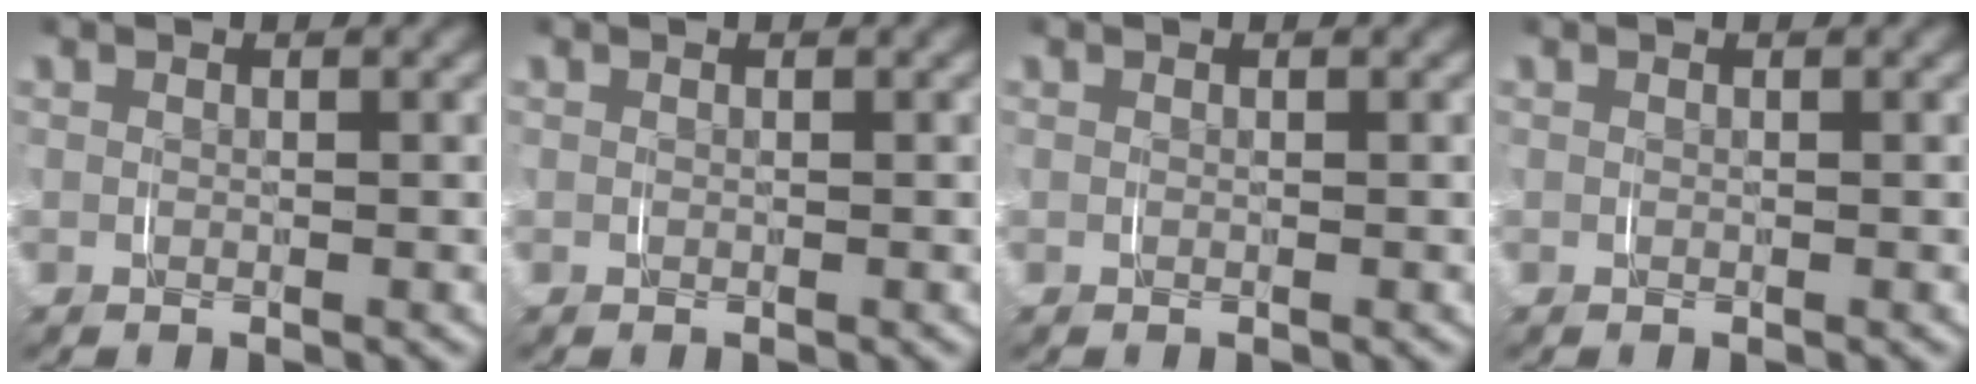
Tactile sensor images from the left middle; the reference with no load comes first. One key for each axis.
{"total": 0.0}
{"total": 0.0}
{"total": 0.0}